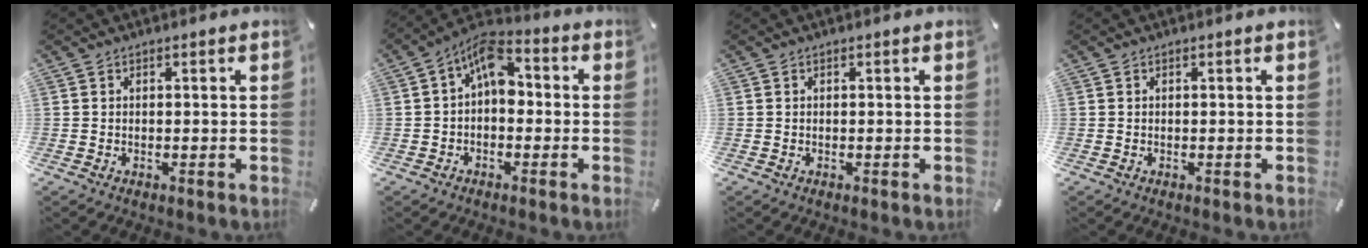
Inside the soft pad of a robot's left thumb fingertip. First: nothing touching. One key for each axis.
{"total": 7.6, "fx": 1.0, "fy": 4.9, "fz": 5.8, "tx": -0.108, "ty": 0.000, "tz": 0.017}
{"total": 0.0}
{"total": 0.0}